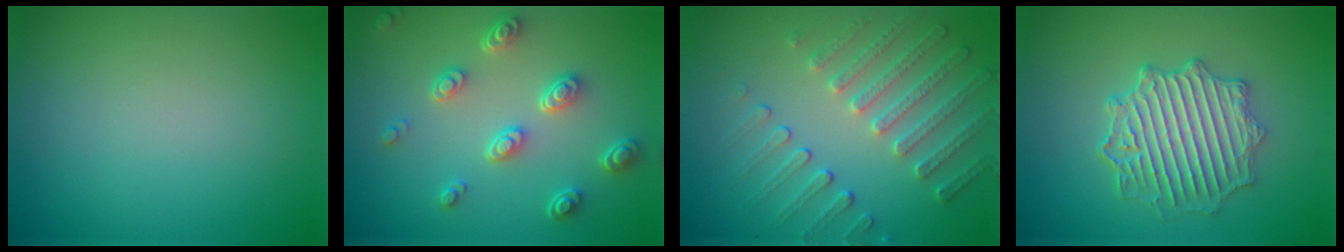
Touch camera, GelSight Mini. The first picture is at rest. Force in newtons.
{"total": 4.4, "press": 3.4, "slide": 2.9}
{"total": 4.2, "press": 3.6, "slide": 2.1}
{"total": 5.2, "press": 4.6, "slide": 2.2}